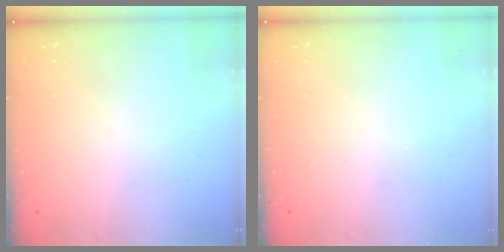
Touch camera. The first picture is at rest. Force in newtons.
{"total": 0.0}